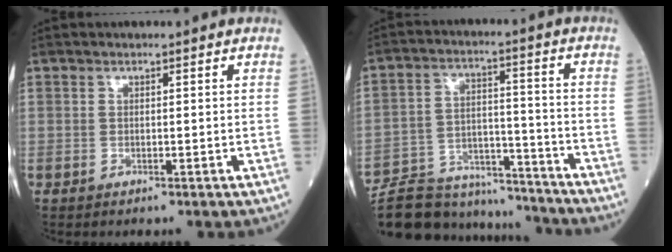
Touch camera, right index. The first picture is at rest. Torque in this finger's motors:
{"motor_torque": [0.01, -0.45, -0.48, -0.21]}